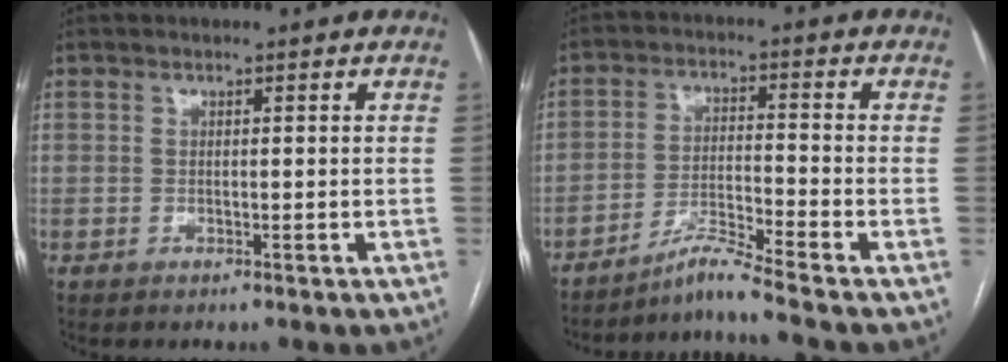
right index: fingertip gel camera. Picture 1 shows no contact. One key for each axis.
{"total": 6.1, "fx": -5.3, "fy": -2.5, "fz": 2.0, "tx": -0.042, "ty": -0.022, "tz": -0.097}